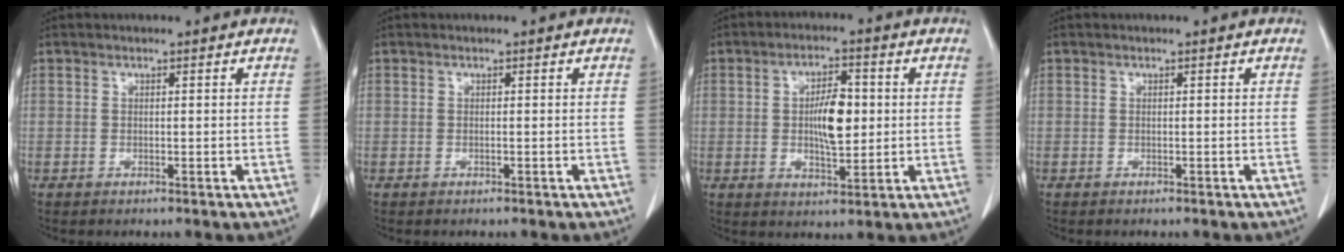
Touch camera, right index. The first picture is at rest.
{"total": 0.0}
{"total": 7.1, "force": [0.4, 2.5, 6.7], "torque": [-0.118, 0.005, 0.007]}
{"total": 0.0}